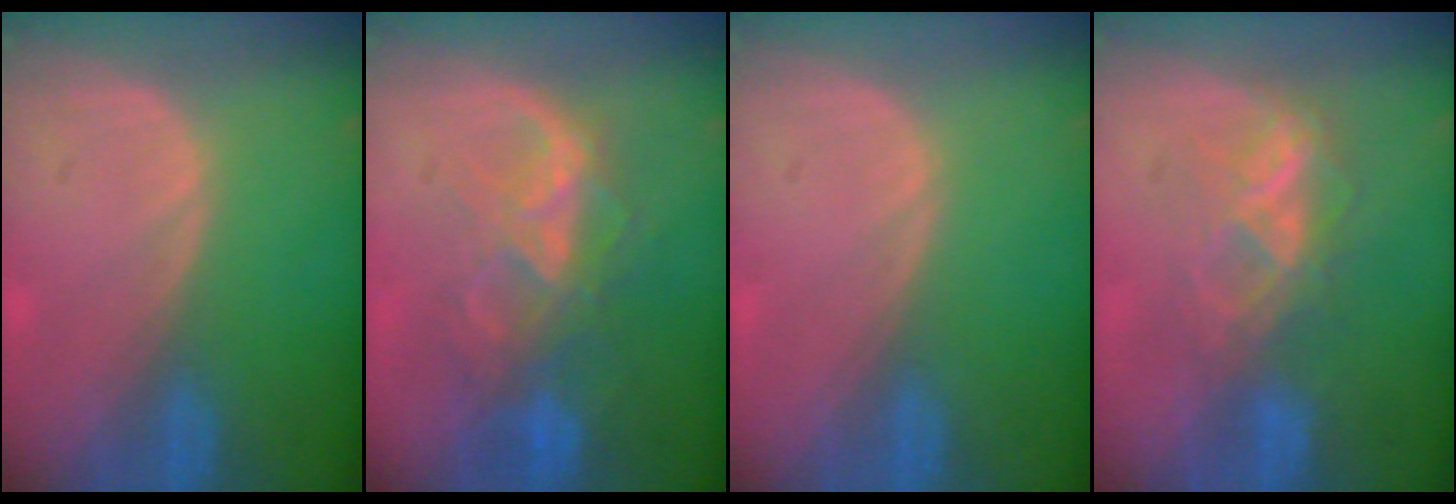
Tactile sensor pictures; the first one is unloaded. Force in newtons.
{"total": 8.6, "press": 7.5, "slide": 4.1}
{"total": 0.0}
{"total": 6.1, "press": 5.8, "slide": 2.0}